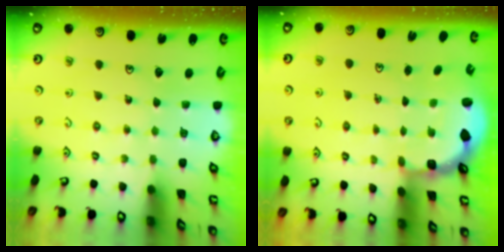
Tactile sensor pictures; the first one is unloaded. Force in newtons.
{"total": 3.5, "press": 3.0, "slide": 1.6}